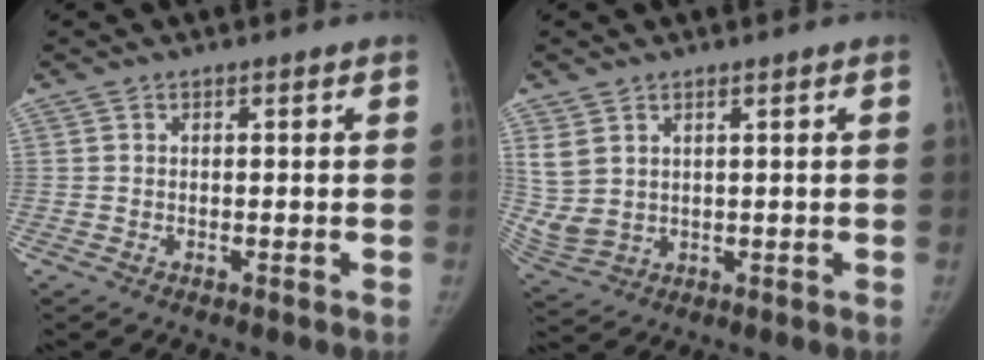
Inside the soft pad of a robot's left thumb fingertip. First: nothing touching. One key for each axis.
{"total": 6.2, "fx": 2.5, "fy": 4.2, "fz": 3.8, "tx": -0.083, "ty": -0.011, "tz": 0.066}